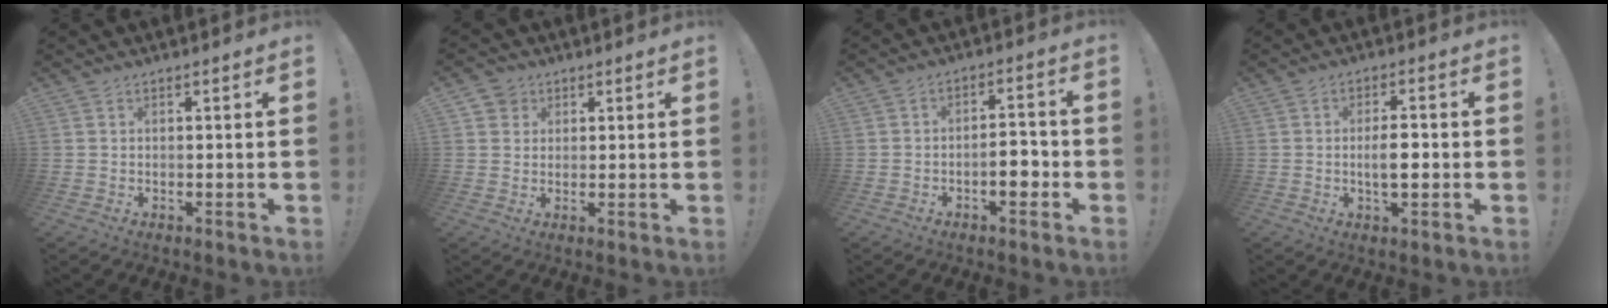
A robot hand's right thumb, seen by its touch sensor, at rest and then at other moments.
{"total": 4.0, "force": [1.9, 3.4, 0.8], "torque": [-0.014, -0.004, 0.036]}
{"total": 6.6, "force": [-2.7, 2.8, 5.4], "torque": [-0.068, 0.012, -0.048]}
{"total": 6.4, "force": [-0.7, 2.4, 5.9], "torque": [-0.095, -0.006, -0.020]}